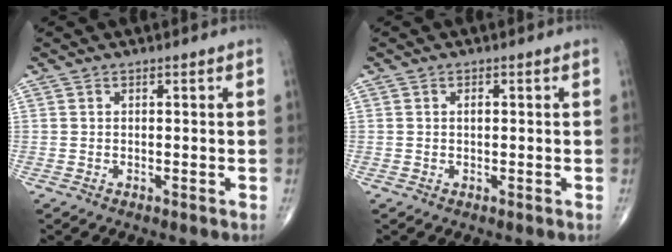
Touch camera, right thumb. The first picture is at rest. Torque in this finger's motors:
{"motor_torque": [0.16, 0.61, 0.26, 0.21, 0.02]}